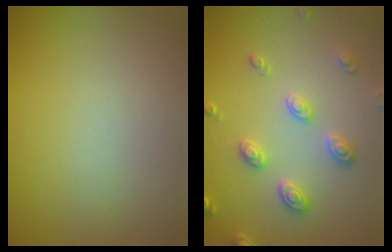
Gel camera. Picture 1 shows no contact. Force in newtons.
{"total": 2.9, "press": 2.7, "slide": 1.1}